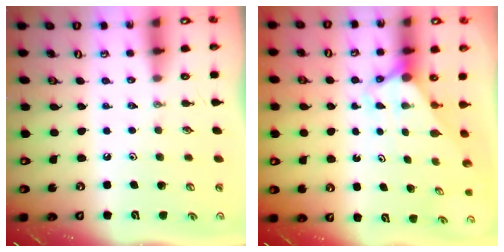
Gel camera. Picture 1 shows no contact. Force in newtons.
{"total": 2.9, "press": 2.9, "slide": 0.0}